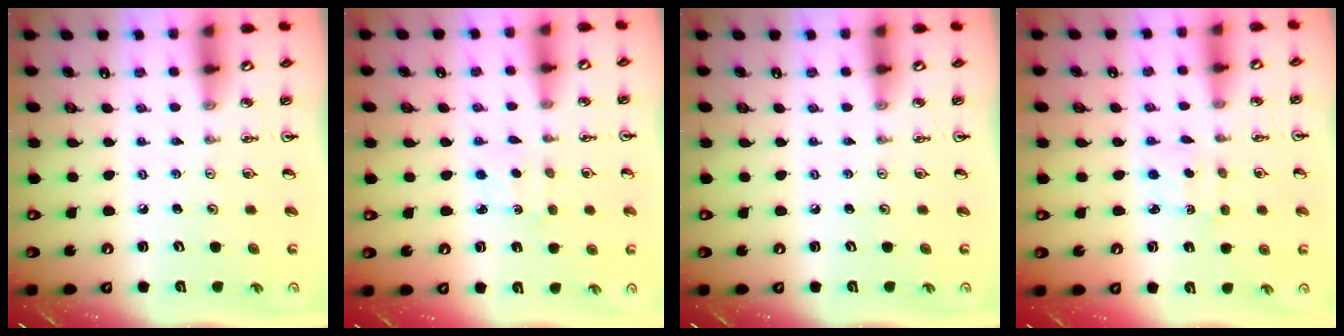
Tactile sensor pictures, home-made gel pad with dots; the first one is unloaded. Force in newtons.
{"total": 0.9, "press": 0.9, "slide": 0.2}
{"total": 0.0}
{"total": 2.5, "press": 2.4, "slide": 0.6}